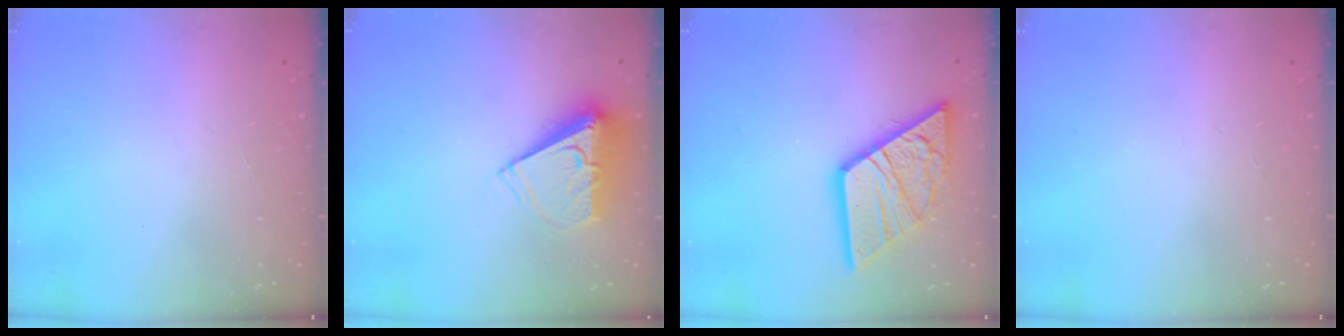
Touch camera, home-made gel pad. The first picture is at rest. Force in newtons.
{"total": 8.1, "press": 8.0, "slide": 0.6}
{"total": 20.0, "press": 19.9, "slide": 2.2}
{"total": 0.0}